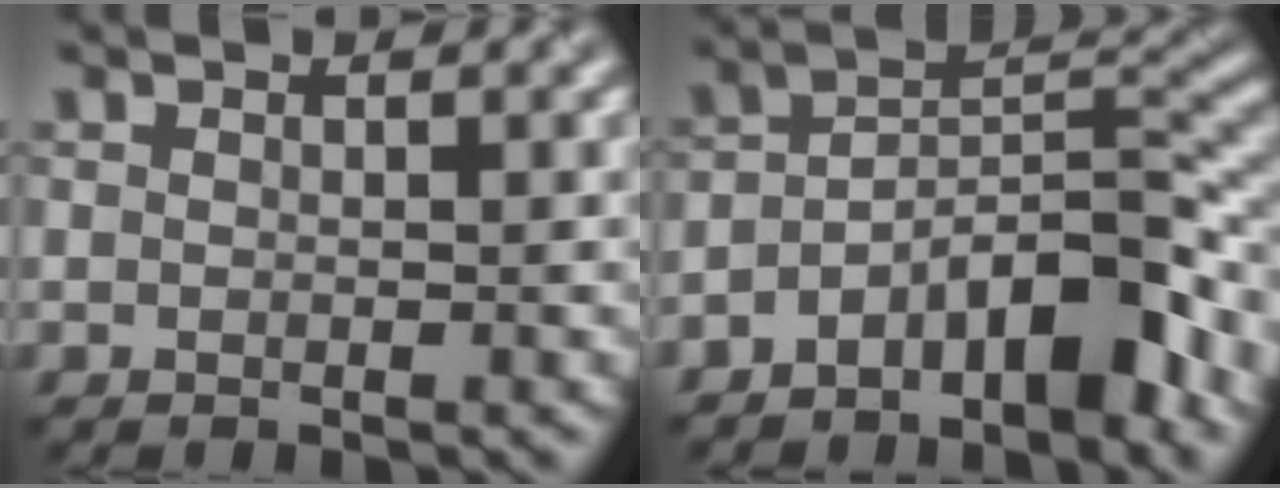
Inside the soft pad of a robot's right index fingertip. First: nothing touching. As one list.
[{"total": 7.1, "force": [-4.5, 2.7, 4.9], "torque": [-0.066, 0.015, -0.086]}]